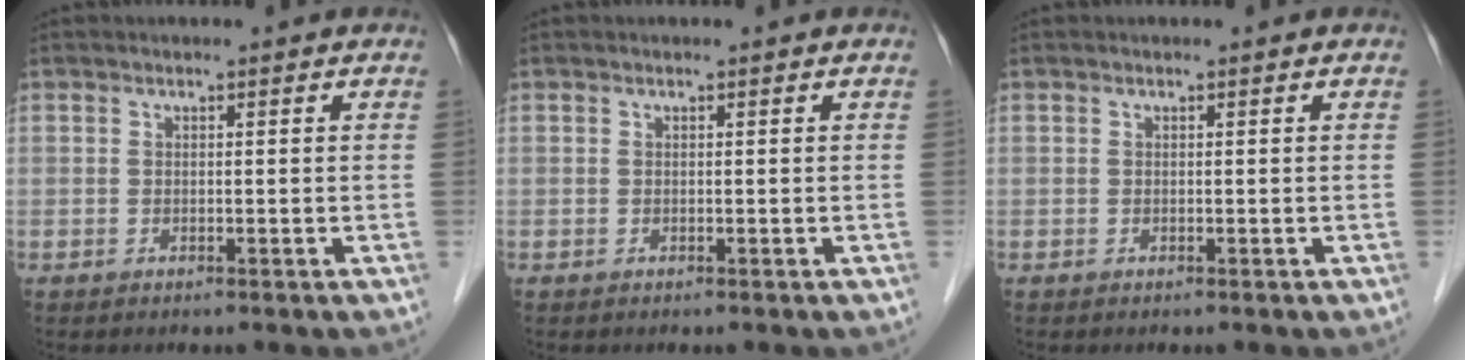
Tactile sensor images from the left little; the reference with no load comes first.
{"total": 0.0}
{"total": 0.0}